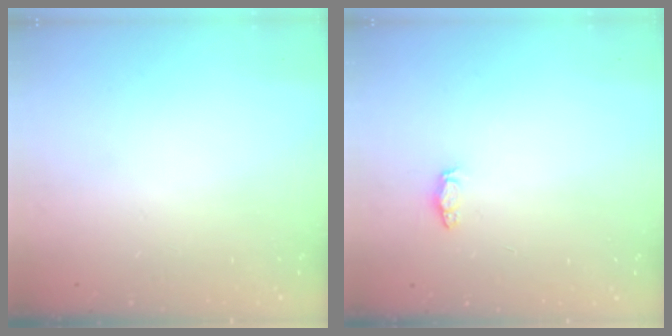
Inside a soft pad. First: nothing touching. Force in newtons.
{"total": 3.0, "press": 2.9, "slide": 0.4}